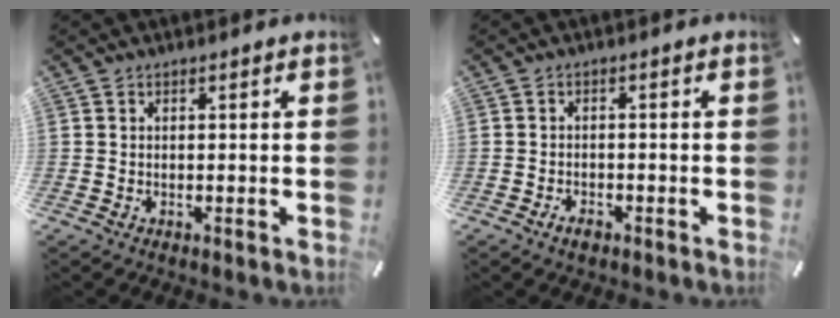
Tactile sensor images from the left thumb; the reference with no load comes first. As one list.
[{"total": 2.3, "force": [-1.6, 1.3, 1.1], "torque": [-0.020, 0.008, -0.030]}]